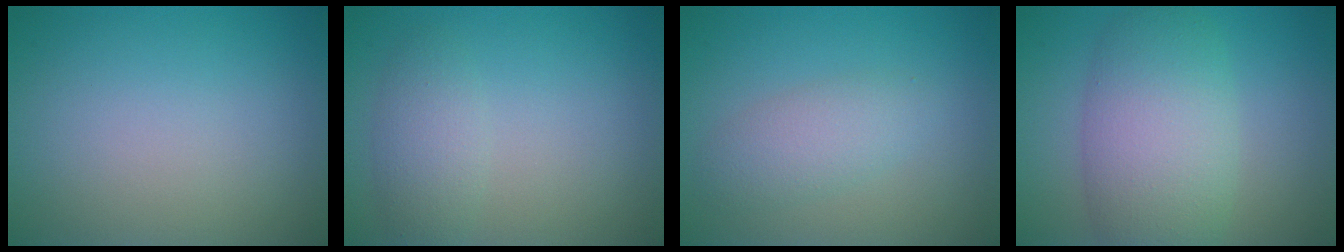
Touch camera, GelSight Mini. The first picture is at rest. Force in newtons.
{"total": 2.3, "press": 2.3, "slide": 0.0}
{"total": 2.7, "press": 2.7, "slide": 0.1}
{"total": 7.3, "press": 7.3, "slide": 0.3}